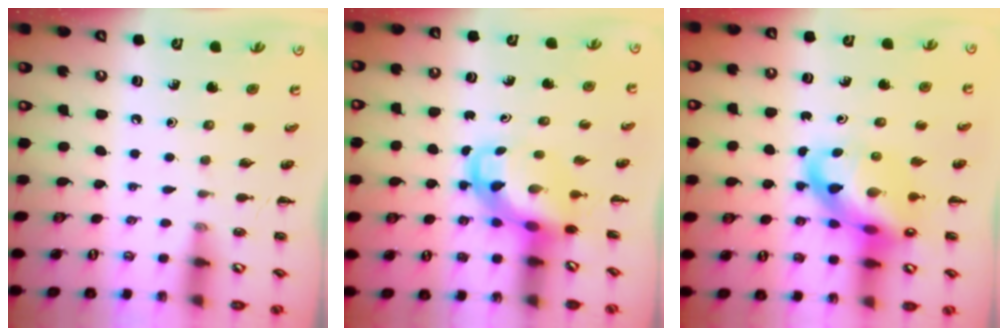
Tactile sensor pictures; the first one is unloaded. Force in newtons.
{"total": 5.0, "press": 4.9, "slide": 0.5}
{"total": 14.5, "press": 13.9, "slide": 4.0}